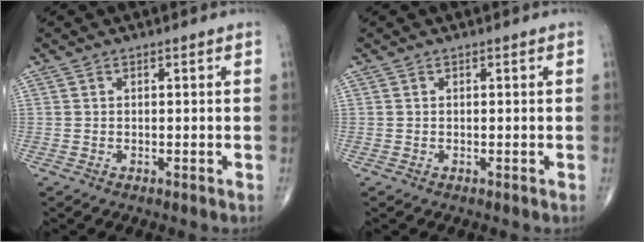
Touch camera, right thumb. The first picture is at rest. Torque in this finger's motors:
{"motor_torque": [0.01, 0.01, -0.04, 0.03, 0.00]}